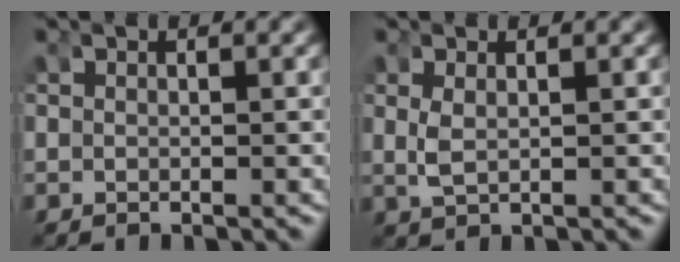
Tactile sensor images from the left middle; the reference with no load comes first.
{"total": 1.5, "force": [0.3, 0.4, 1.4], "torque": [-0.043, -0.014, 0.020]}